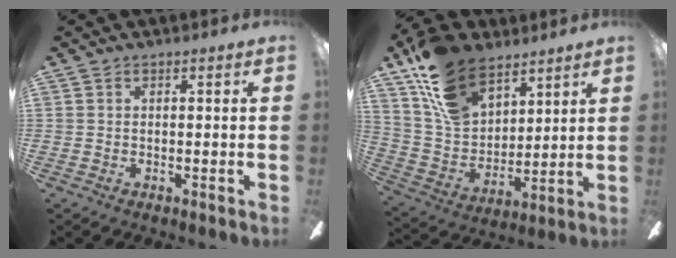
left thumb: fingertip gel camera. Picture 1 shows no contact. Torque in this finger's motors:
{"motor_torque": [1.17, 0.70, 1.52, -1.25, 0.50]}